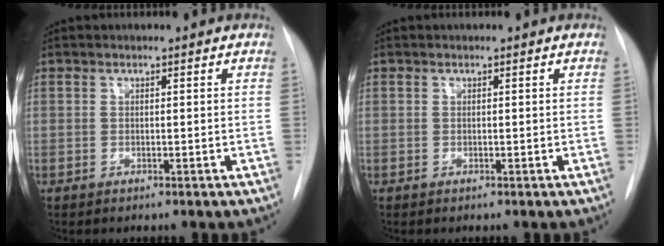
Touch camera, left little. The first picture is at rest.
{"total": 0.0}